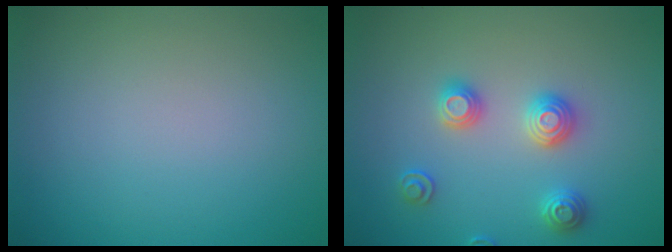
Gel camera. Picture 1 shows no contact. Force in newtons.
{"total": 2.8, "press": 2.8, "slide": 0.2}